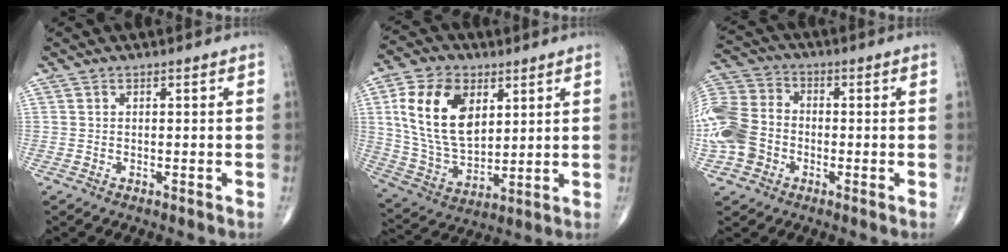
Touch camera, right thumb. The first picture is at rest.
{"total": 17.4, "force": [5.3, 10.9, 12.6], "torque": [-0.216, -0.017, 0.107]}
{"total": 14.2, "force": [-3.7, 11.3, 7.7], "torque": [-0.171, 0.030, -0.075]}